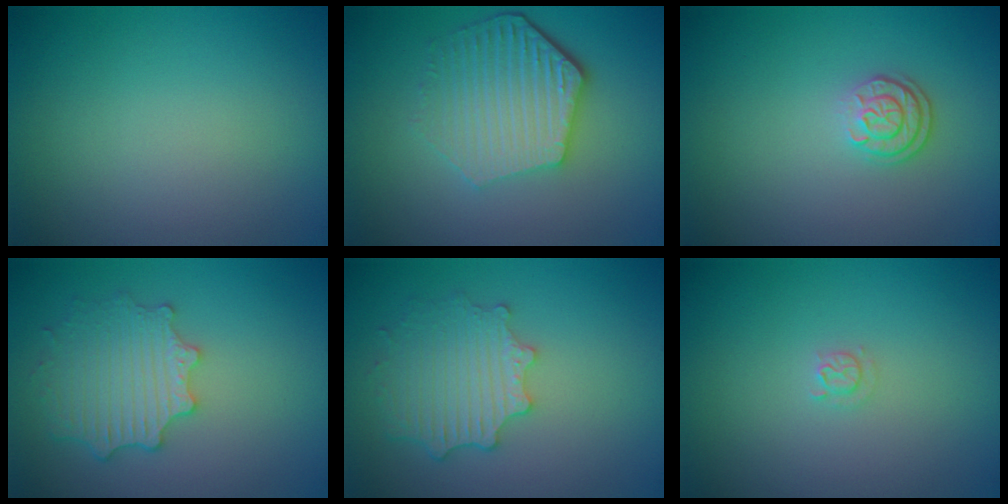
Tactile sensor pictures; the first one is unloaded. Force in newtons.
{"total": 6.0, "press": 4.5, "slide": 3.9}
{"total": 2.2, "press": 1.8, "slide": 1.3}
{"total": 4.5, "press": 4.1, "slide": 1.7}
{"total": 4.5, "press": 3.8, "slide": 2.4}
{"total": 0.9, "press": 0.9, "slide": 0.1}